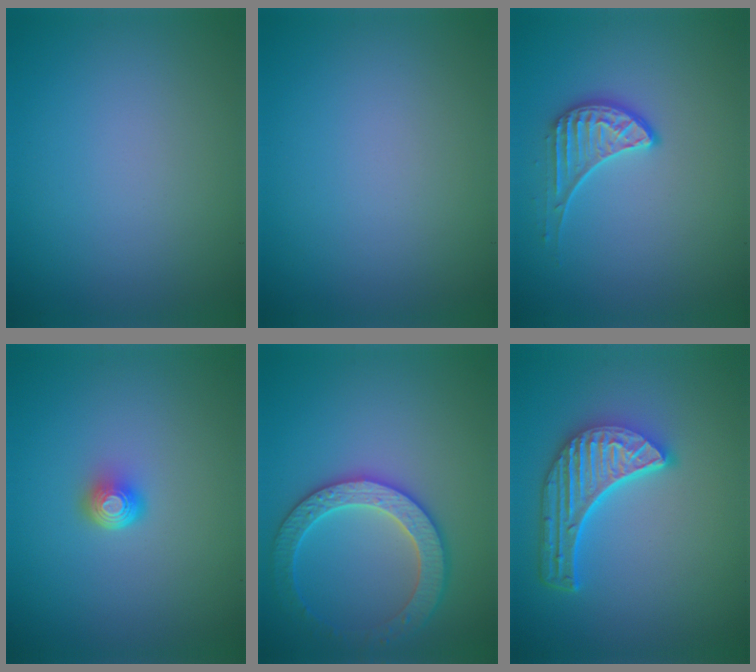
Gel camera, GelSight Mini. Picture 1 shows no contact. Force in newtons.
{"total": 0.0}
{"total": 2.3, "press": 1.7, "slide": 1.5}
{"total": 2.1, "press": 1.4, "slide": 1.6}
{"total": 3.9, "press": 3.9, "slide": 0.6}
{"total": 5.8, "press": 4.5, "slide": 3.7}